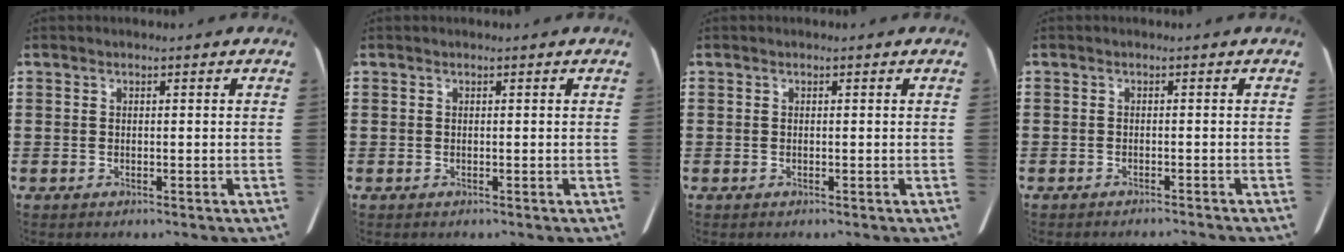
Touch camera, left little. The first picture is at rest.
{"total": 0.0}
{"total": 0.0}
{"total": 0.7, "force": [-0.6, -0.2, 0.2], "torque": [-0.003, -0.004, -0.012]}